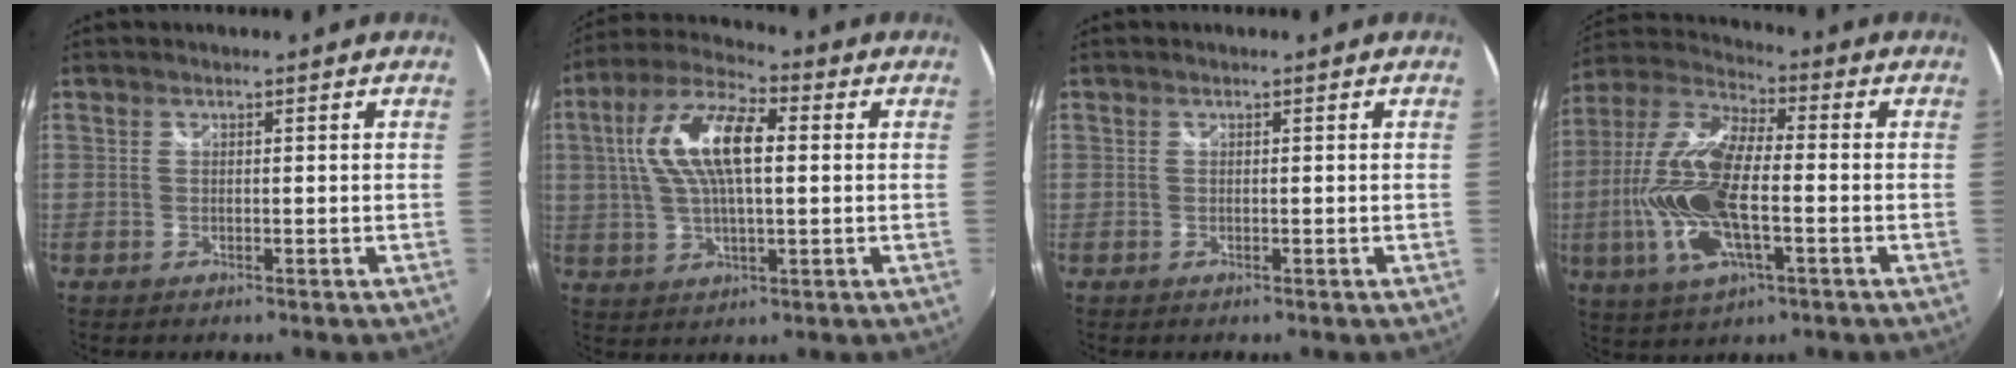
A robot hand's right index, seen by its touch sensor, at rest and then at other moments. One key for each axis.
{"total": 14.0, "fx": 2.4, "fy": 5.4, "fz": 12.7, "tx": -0.246, "ty": 0.022, "tz": 0.038}
{"total": 0.0}
{"total": 18.3, "fx": -3.5, "fy": 7.1, "fz": 16.5, "tx": -0.352, "ty": -0.006, "tz": -0.070}